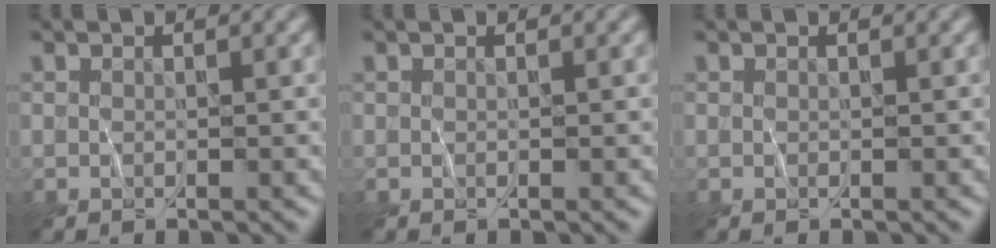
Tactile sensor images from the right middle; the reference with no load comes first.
{"total": 0.0}
{"total": 0.0}